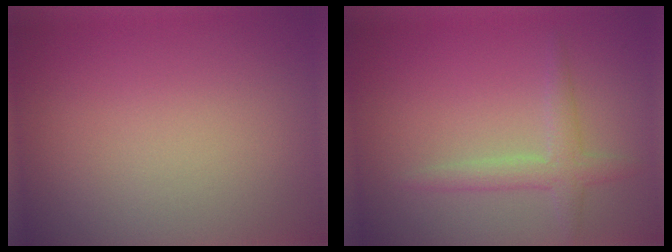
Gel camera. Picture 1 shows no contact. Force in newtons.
{"total": 2.3, "press": 2.3, "slide": 0.1}